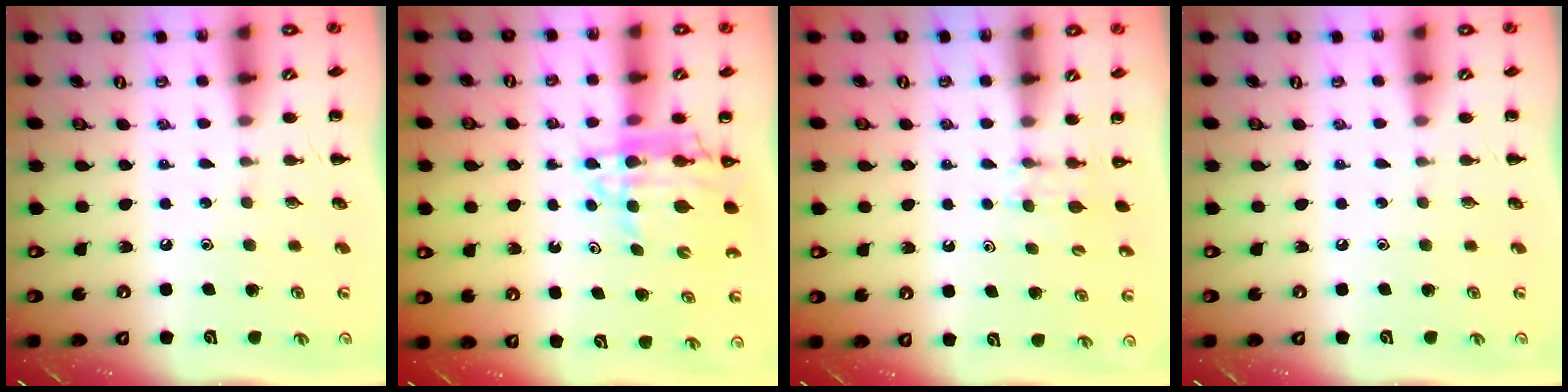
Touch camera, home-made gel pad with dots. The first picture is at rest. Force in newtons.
{"total": 8.5, "press": 8.0, "slide": 2.9}
{"total": 3.5, "press": 3.3, "slide": 1.2}
{"total": 0.0}